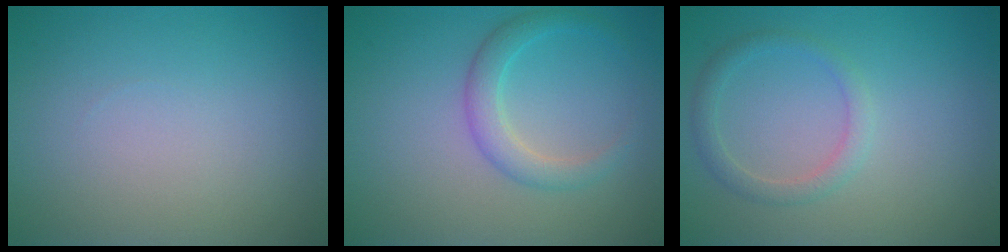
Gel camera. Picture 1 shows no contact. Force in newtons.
{"total": 2.5, "press": 2.5, "slide": 0.0}
{"total": 1.8, "press": 1.8, "slide": 0.0}